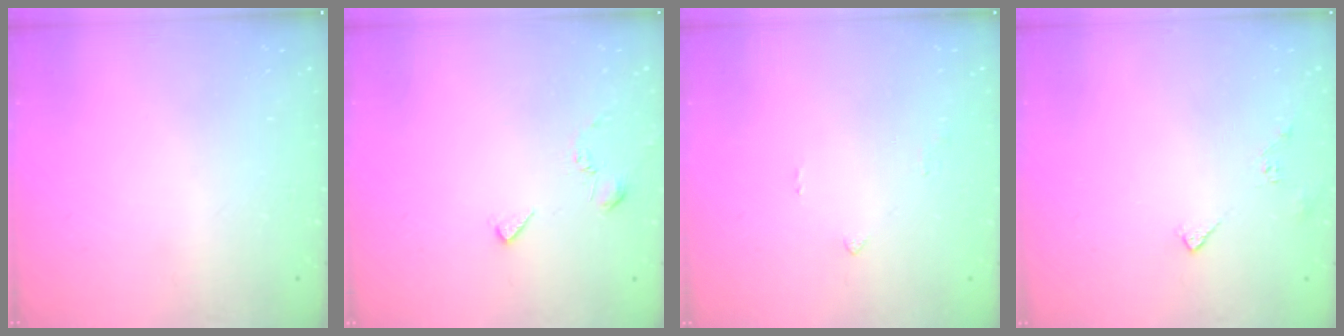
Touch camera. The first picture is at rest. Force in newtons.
{"total": 3.0, "press": 2.9, "slide": 0.7}
{"total": 1.6, "press": 1.5, "slide": 0.6}
{"total": 3.4, "press": 3.4, "slide": 0.7}